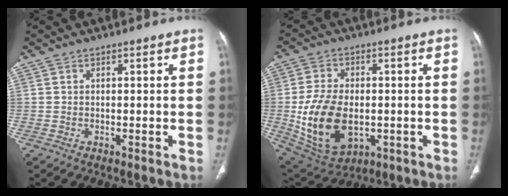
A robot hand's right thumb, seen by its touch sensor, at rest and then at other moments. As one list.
[{"total": 16.0, "force": [-2.3, 9.9, 12.4], "torque": [-0.223, -0.004, -0.020]}]